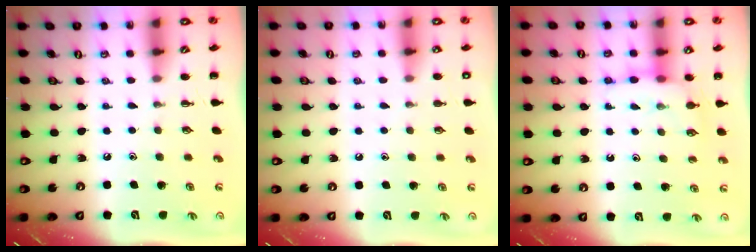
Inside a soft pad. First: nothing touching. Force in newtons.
{"total": 1.4, "press": 1.4, "slide": 0.1}
{"total": 8.0, "press": 8.0, "slide": 0.7}